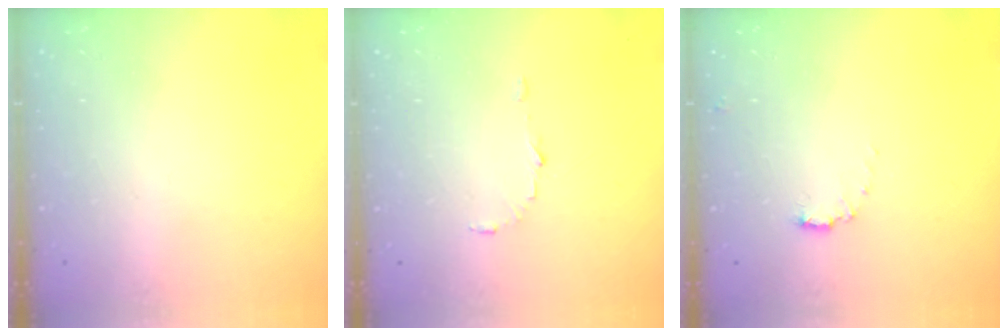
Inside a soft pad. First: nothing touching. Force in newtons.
{"total": 4.4, "press": 4.3, "slide": 0.4}
{"total": 4.1, "press": 4.1, "slide": 0.3}